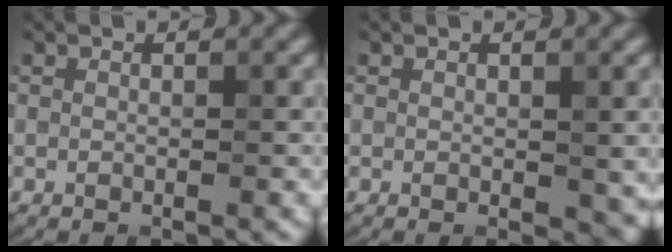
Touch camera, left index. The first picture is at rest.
{"total": 2.1, "force": [0.0, 1.2, 1.7], "torque": [-0.020, -0.006, 0.002]}